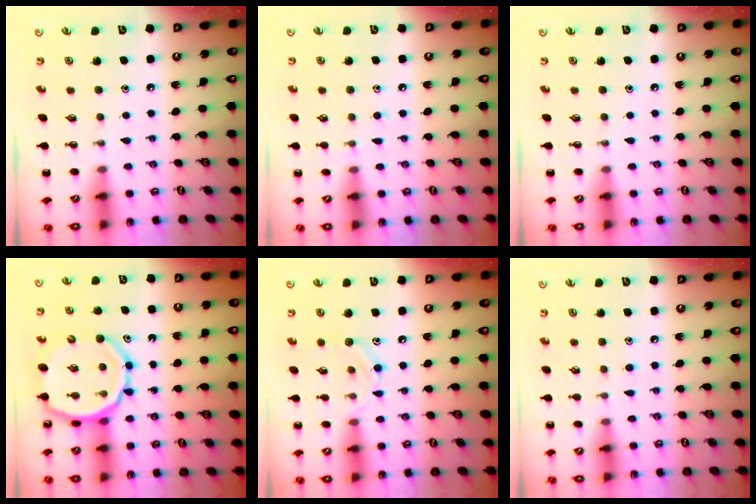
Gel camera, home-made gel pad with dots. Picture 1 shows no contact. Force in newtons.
{"total": 4.5, "press": 4.1, "slide": 1.6}
{"total": 0.0}
{"total": 12.2, "press": 11.6, "slide": 3.5}
{"total": 7.7, "press": 7.6, "slide": 1.0}
{"total": 5.9, "press": 5.4, "slide": 2.3}